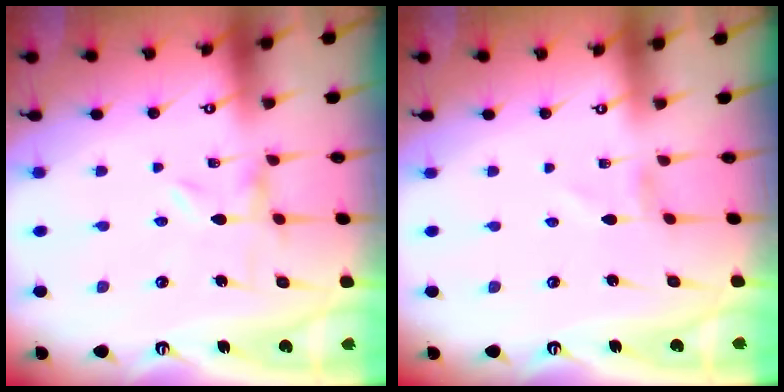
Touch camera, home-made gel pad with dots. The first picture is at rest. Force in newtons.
{"total": 1.3, "press": 1.3, "slide": 0.1}